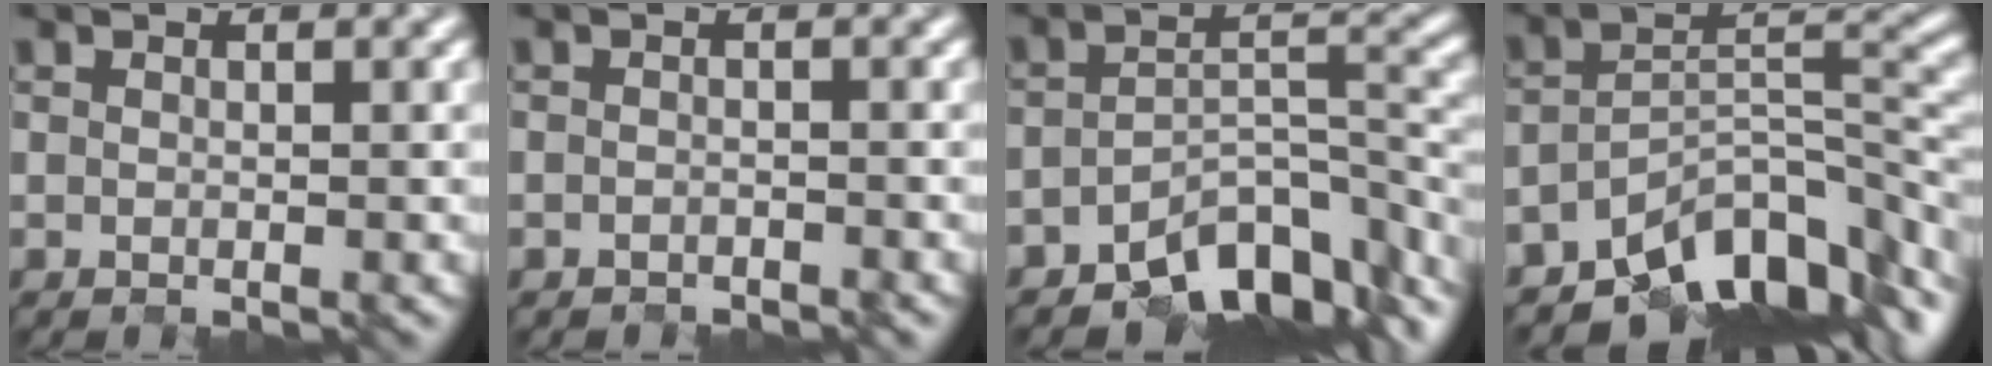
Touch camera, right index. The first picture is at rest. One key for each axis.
{"total": 1.7, "fx": -1.5, "fy": -0.4, "fz": -0.7, "tx": 0.002, "ty": -0.006, "tz": -0.023}
{"total": 8.5, "fx": -6.4, "fy": 3.3, "fz": 4.5, "tx": -0.056, "ty": -0.012, "tz": -0.102}
{"total": 9.8, "fx": -6.8, "fy": 4.0, "fz": 5.8, "tx": -0.076, "ty": -0.005, "tz": -0.117}